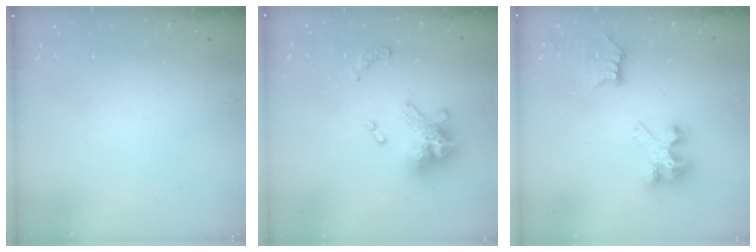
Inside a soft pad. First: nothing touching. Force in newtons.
{"total": 14.9, "press": 14.8, "slide": 1.7}
{"total": 7.3, "press": 7.3, "slide": 0.2}